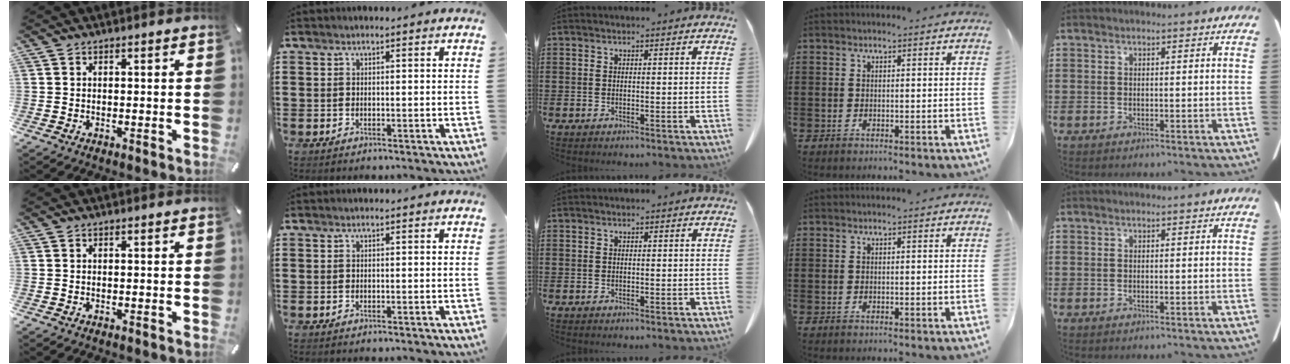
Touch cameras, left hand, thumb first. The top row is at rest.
{}